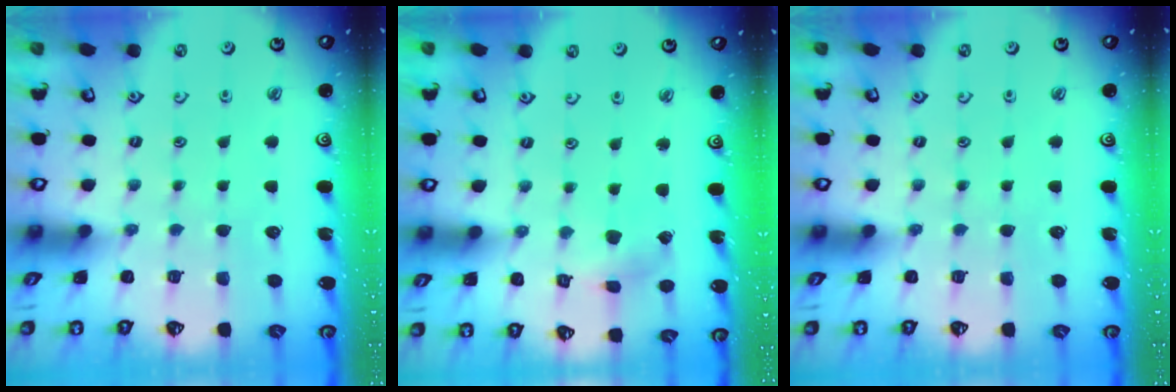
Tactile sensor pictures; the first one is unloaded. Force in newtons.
{"total": 2.7, "press": 2.7, "slide": 0.2}
{"total": 0.0}